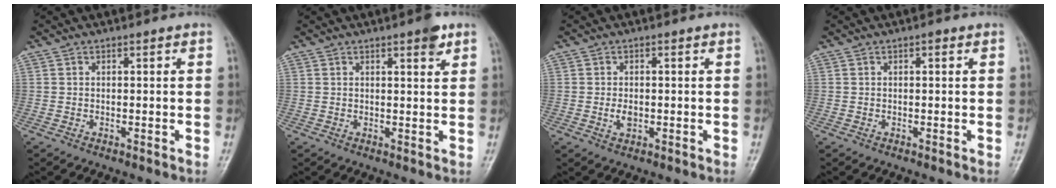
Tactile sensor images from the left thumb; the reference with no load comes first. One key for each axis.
{"total": 3.0, "fx": 1.9, "fy": 0.7, "fz": 2.2, "tx": -0.025, "ty": -0.009, "tz": 0.023}
{"total": 2.3, "fx": -0.4, "fy": 1.5, "fz": 1.8, "tx": -0.030, "ty": -0.001, "tz": -0.006}
{"total": 0.6, "fx": 0.2, "fy": 0.3, "fz": 0.5, "tx": -0.006, "ty": 0.002, "tz": 0.002}